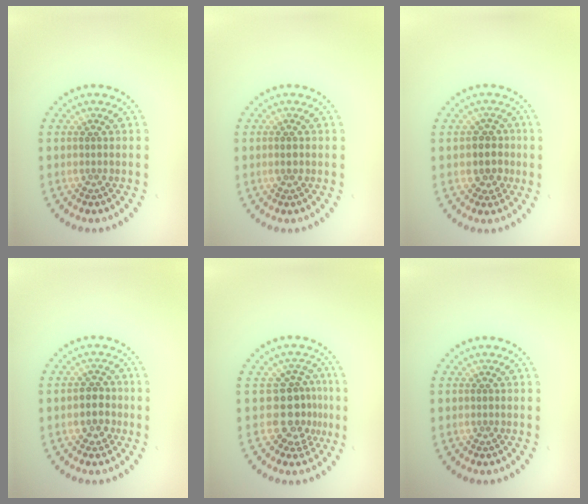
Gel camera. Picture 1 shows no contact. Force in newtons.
{"total": 1.2, "press": 1.2, "slide": 0.1}
{"total": 2.6, "press": 2.3, "slide": 1.2}
{"total": 2.3, "press": 2.2, "slide": 0.8}
{"total": 3.6, "press": 2.7, "slide": 2.4}
{"total": 0.0}